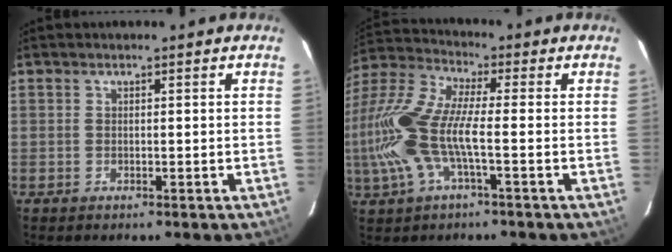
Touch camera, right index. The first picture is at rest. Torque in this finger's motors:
{"motor_torque": [1.27, -0.87, 1.06, 0.21]}